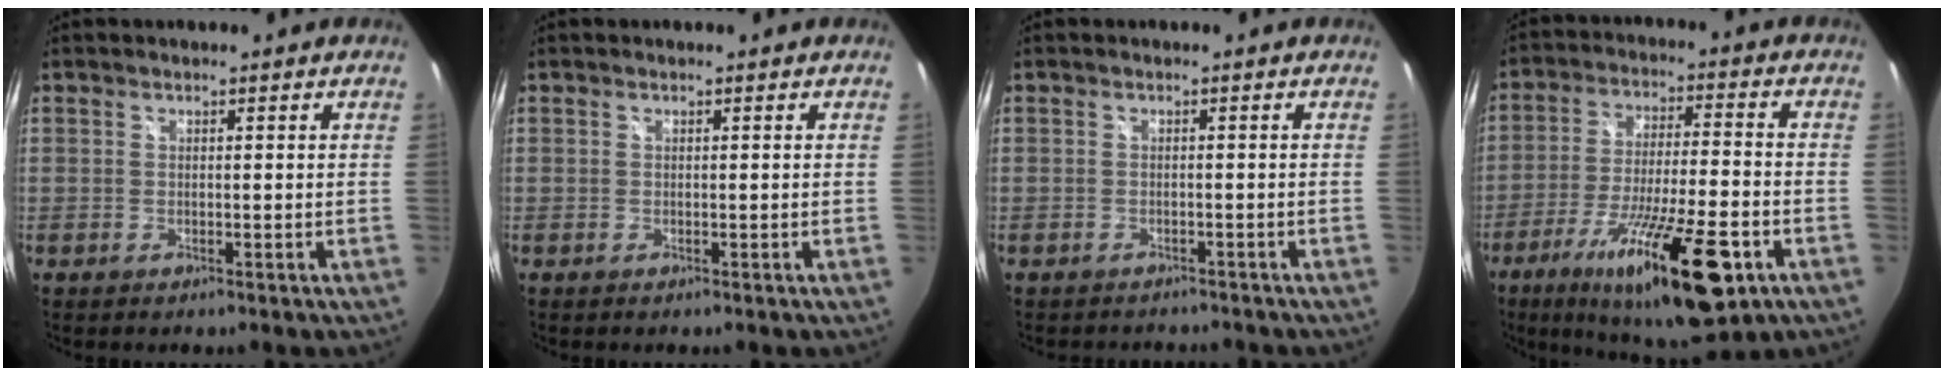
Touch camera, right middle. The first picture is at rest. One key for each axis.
{"total": 0.0}
{"total": 4.0, "fx": -3.7, "fy": 1.2, "fz": 1.0, "tx": -0.022, "ty": -0.011, "tz": -0.050}
{"total": 21.7, "fx": -11.4, "fy": 5.1, "fz": 17.7, "tx": -0.318, "ty": -0.052, "tz": -0.181}